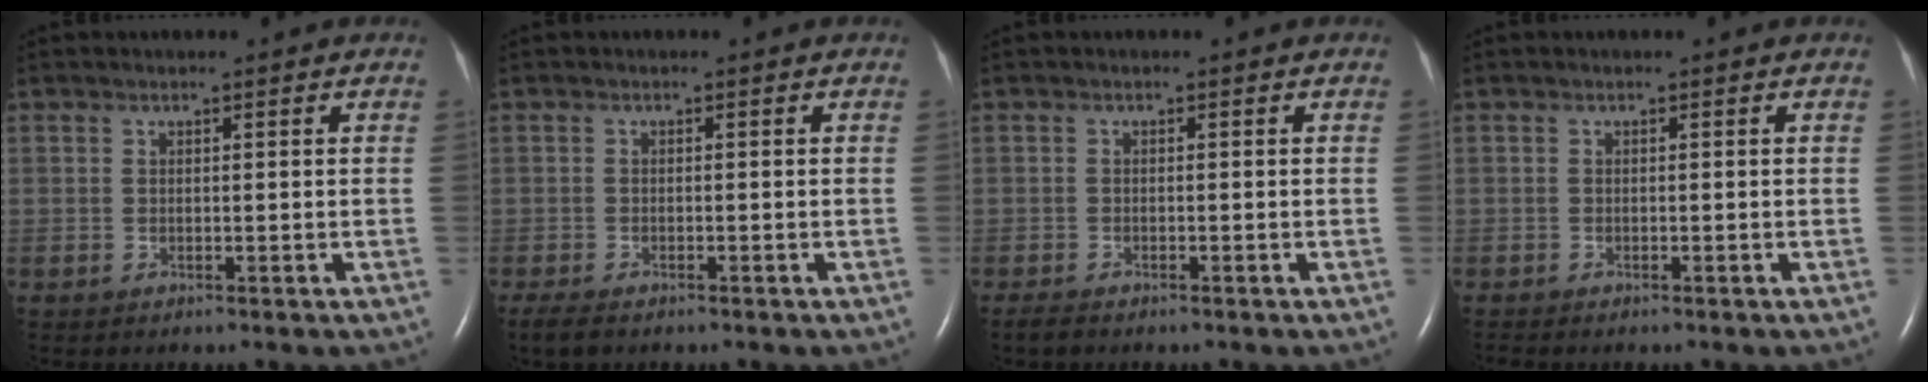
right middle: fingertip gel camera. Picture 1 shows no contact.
{"total": 3.3, "force": [-2.5, 1.2, 1.8], "torque": [-0.038, -0.009, -0.034]}
{"total": 1.4, "force": [-1.1, 0.4, 0.6], "torque": [-0.017, -0.003, -0.016]}
{"total": 0.8, "force": [-0.7, 0.2, 0.3], "torque": [-0.005, -0.002, -0.008]}